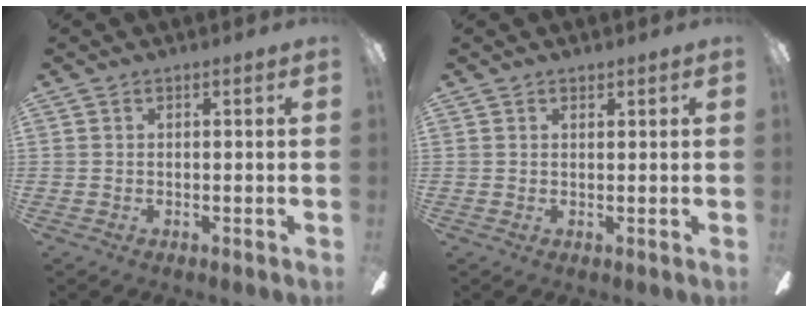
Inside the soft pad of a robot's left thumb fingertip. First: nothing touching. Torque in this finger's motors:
{"motor_torque": [-0.19, 0.14, -0.30, -0.15, 0.02]}